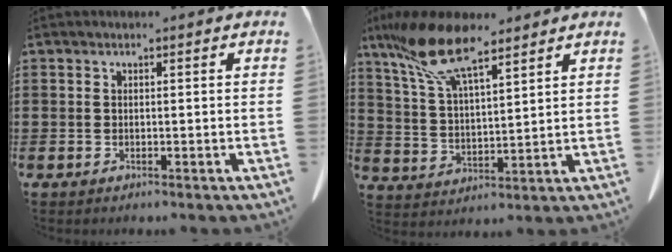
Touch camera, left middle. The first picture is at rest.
{"total": 11.5, "force": [8.3, 3.2, 7.3], "torque": [-0.179, -0.020, 0.148]}